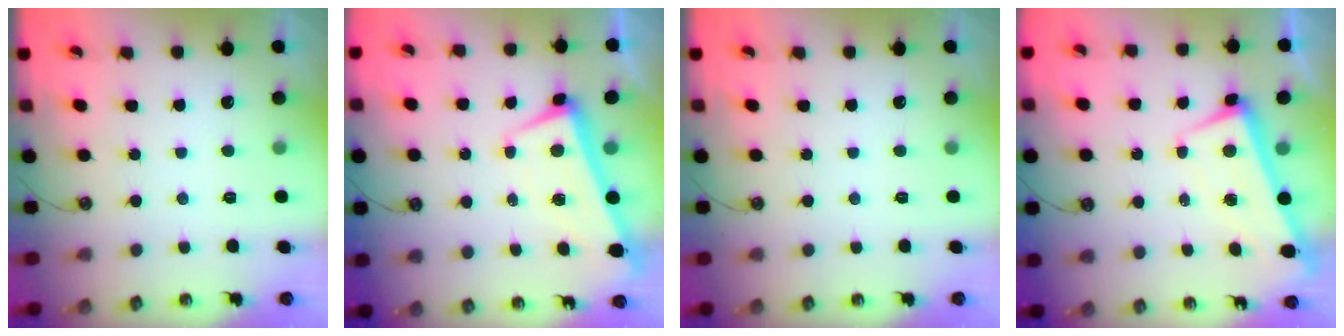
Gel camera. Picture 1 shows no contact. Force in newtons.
{"total": 2.1, "press": 1.9, "slide": 0.8}
{"total": 0.0}
{"total": 1.5, "press": 0.5, "slide": 1.4}